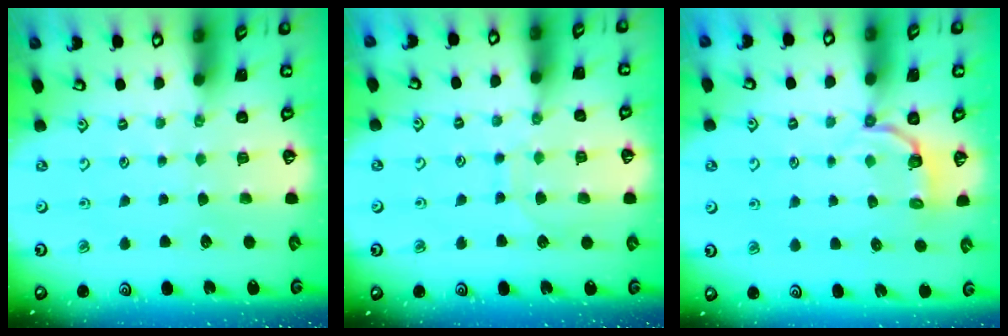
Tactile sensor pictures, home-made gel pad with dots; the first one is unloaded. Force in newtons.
{"total": 7.6, "press": 7.5, "slide": 0.7}
{"total": 3.5, "press": 1.7, "slide": 3.1}